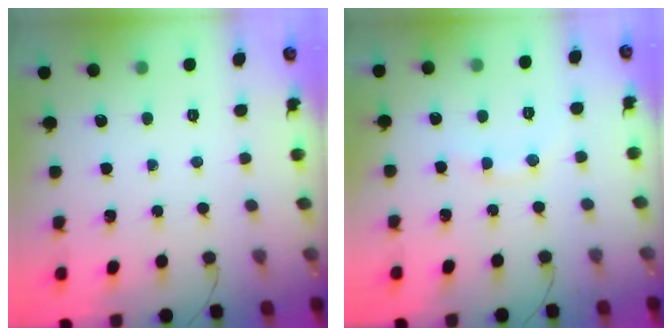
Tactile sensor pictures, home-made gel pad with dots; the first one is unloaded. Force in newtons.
{"total": 7.7, "press": 7.6, "slide": 1.3}